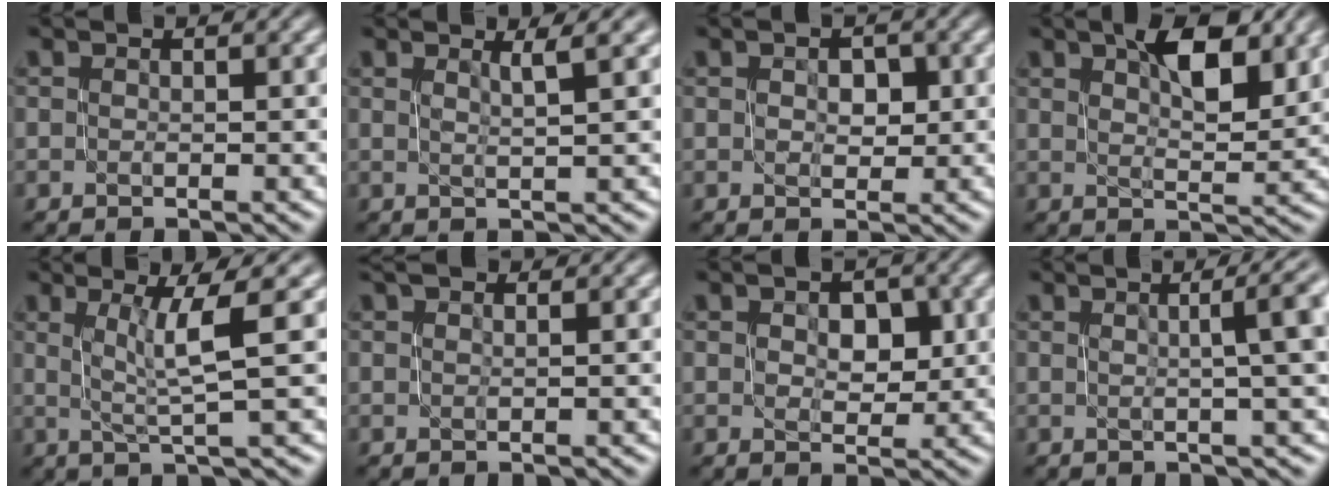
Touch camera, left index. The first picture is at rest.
{"total": 1.9, "force": [1.0, 0.3, 1.6], "torque": [-0.019, 0.002, 0.014]}
{"total": 1.8, "force": [0.2, 1.4, 1.0], "torque": [-0.012, 0.001, 0.005]}
{"total": 5.8, "force": [2.9, 2.0, 4.6], "torque": [-0.061, 0.000, 0.044]}
{"total": 4.1, "force": [1.3, 0.5, 3.9], "torque": [-0.068, 0.004, 0.025]}
{"total": 1.2, "force": [0.8, 0.3, 0.8], "torque": [-0.015, 0.001, 0.002]}
{"total": 2.8, "force": [0.5, 2.0, 1.9], "torque": [-0.025, -0.002, 0.010]}
{"total": 6.0, "force": [1.1, 1.5, 5.7], "torque": [-0.051, 0.014, 0.017]}